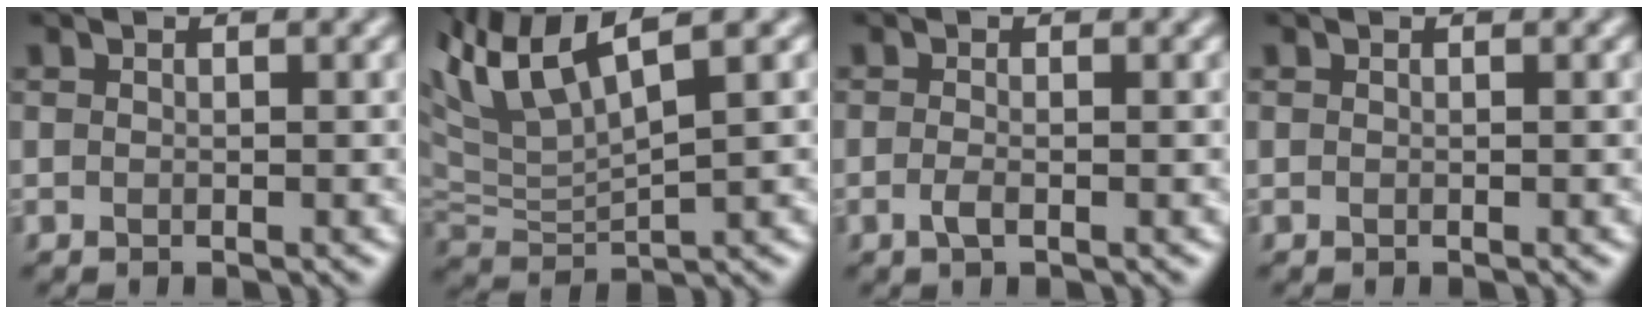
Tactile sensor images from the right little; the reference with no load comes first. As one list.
[{"total": 6.4, "force": [5.5, -0.2, 3.3], "torque": [-0.074, 0.029, 0.102]}, {"total": 0.5, "force": [-0.4, -0.3, 0.2], "torque": [-0.013, 0.007, -0.015]}, {"total": 0.0}]